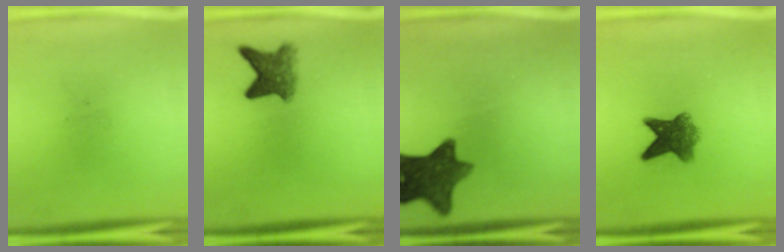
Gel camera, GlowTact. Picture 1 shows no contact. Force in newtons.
{"total": 4.9}
{"total": 10.9}
{"total": 6.8}